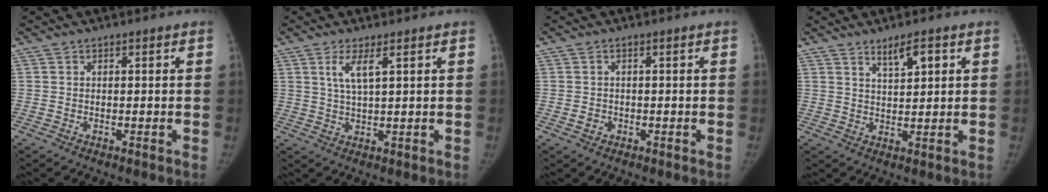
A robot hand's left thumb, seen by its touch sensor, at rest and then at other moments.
{"total": 3.9, "force": [1.8, 0.6, 3.5], "torque": [-0.075, -0.011, 0.040]}
{"total": 1.4, "force": [-0.4, 1.2, 0.5], "torque": [-0.003, 0.006, -0.005]}
{"total": 4.2, "force": [2.3, 1.2, 3.2], "torque": [-0.049, -0.013, 0.043]}